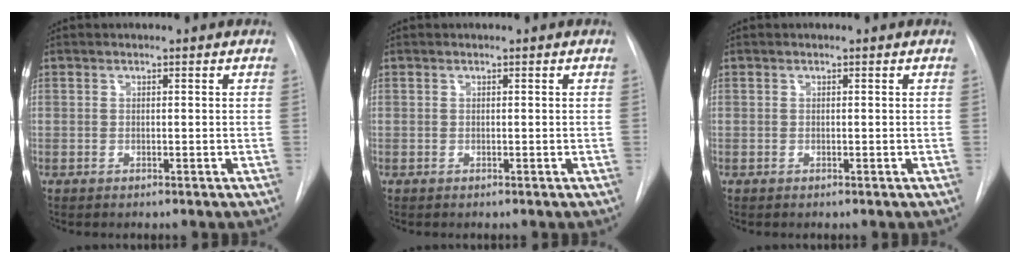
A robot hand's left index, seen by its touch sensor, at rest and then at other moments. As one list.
[{"total": 0.0}, {"total": 0.0}]